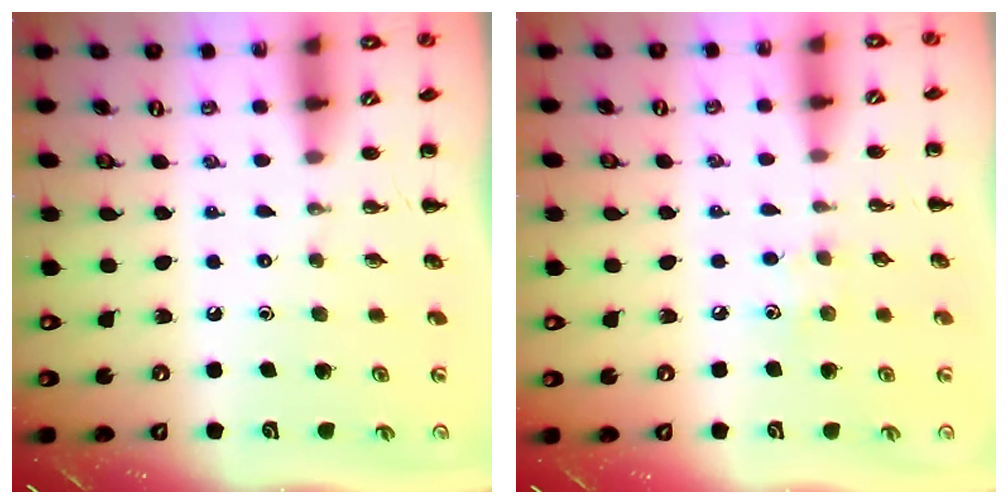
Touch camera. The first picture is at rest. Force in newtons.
{"total": 4.0, "press": 3.9, "slide": 1.0}